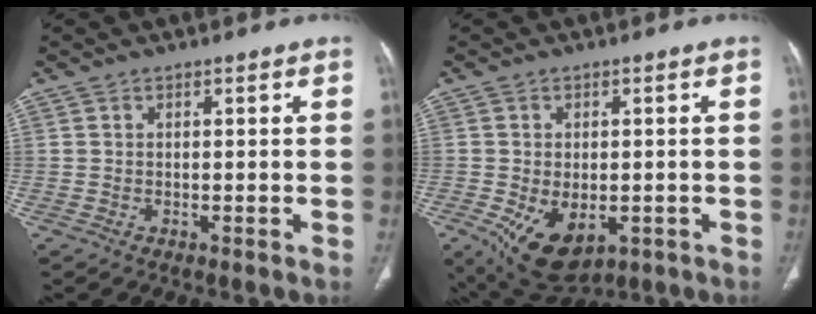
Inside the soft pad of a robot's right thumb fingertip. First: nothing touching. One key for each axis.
{"total": 10.5, "fx": -3.5, "fy": 6.3, "fz": 7.7, "tx": -0.120, "ty": -0.002, "tz": -0.037}